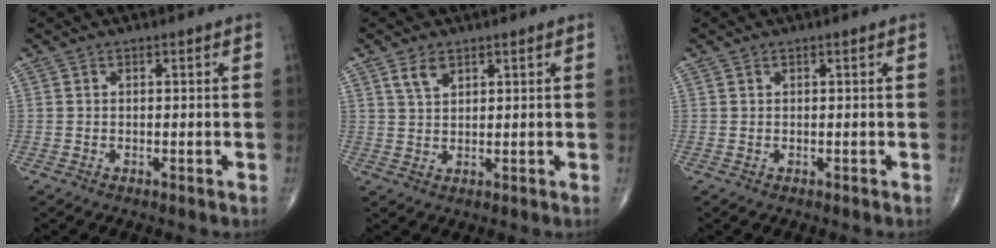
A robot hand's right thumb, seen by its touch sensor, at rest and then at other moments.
{"total": 3.4, "force": [2.1, 1.8, 2.1], "torque": [-0.034, -0.008, 0.044]}
{"total": 0.0}